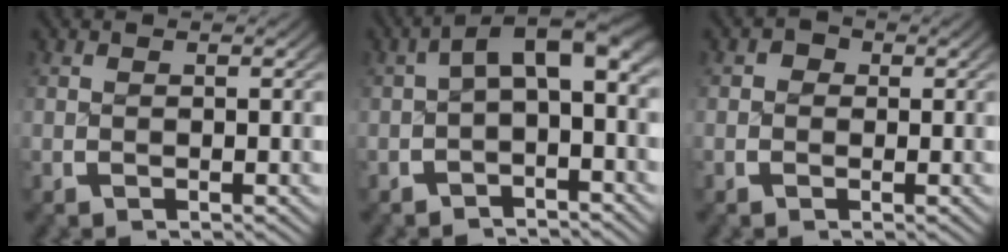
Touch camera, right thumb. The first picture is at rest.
{"total": 5.5, "force": [0.2, 3.1, 4.6], "torque": [-0.062, 0.011, -0.003]}
{"total": 1.4, "force": [0.1, 1.3, 0.6], "torque": [-0.008, -0.002, -0.003]}